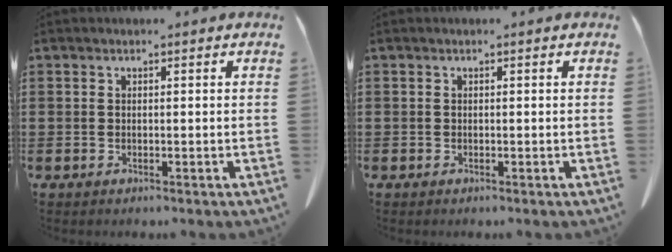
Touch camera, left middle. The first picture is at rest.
{"total": 0.0}